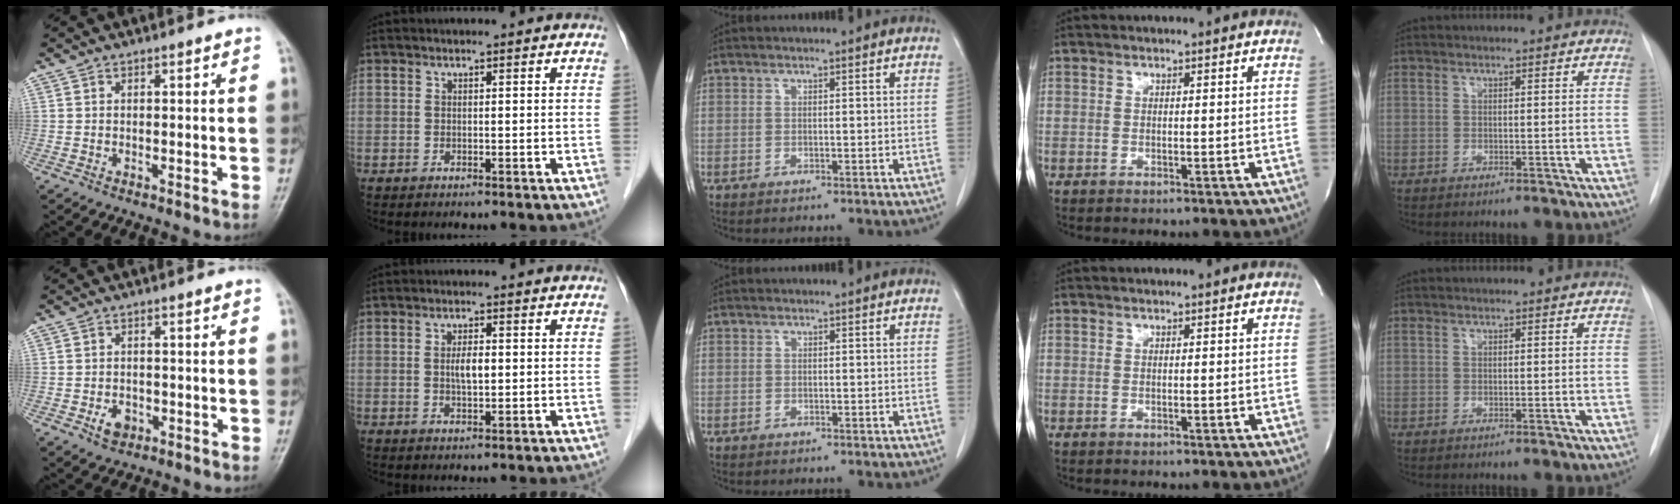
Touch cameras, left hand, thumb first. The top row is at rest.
{"thumb": {"total": 3.0, "force": [-1.4, 2.2, 1.5], "torque": [-0.017, 0.003, -0.019]}, "index": {"total": 2.8, "force": [0.1, 0.9, 2.6], "torque": [-0.049, 0.001, 0.003]}}